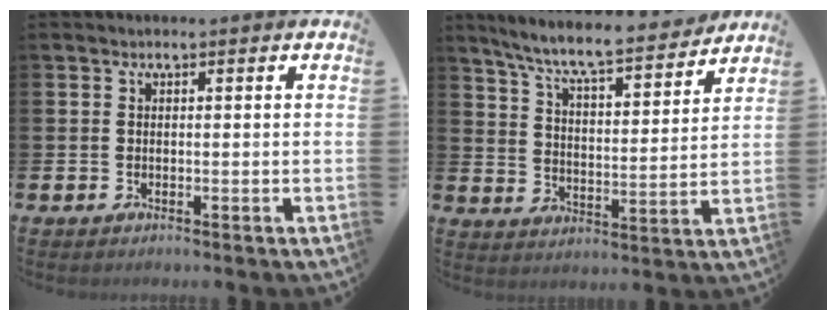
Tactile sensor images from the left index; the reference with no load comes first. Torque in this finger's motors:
{"motor_torque": [0.97, -1.18, 0.64, 0.21]}